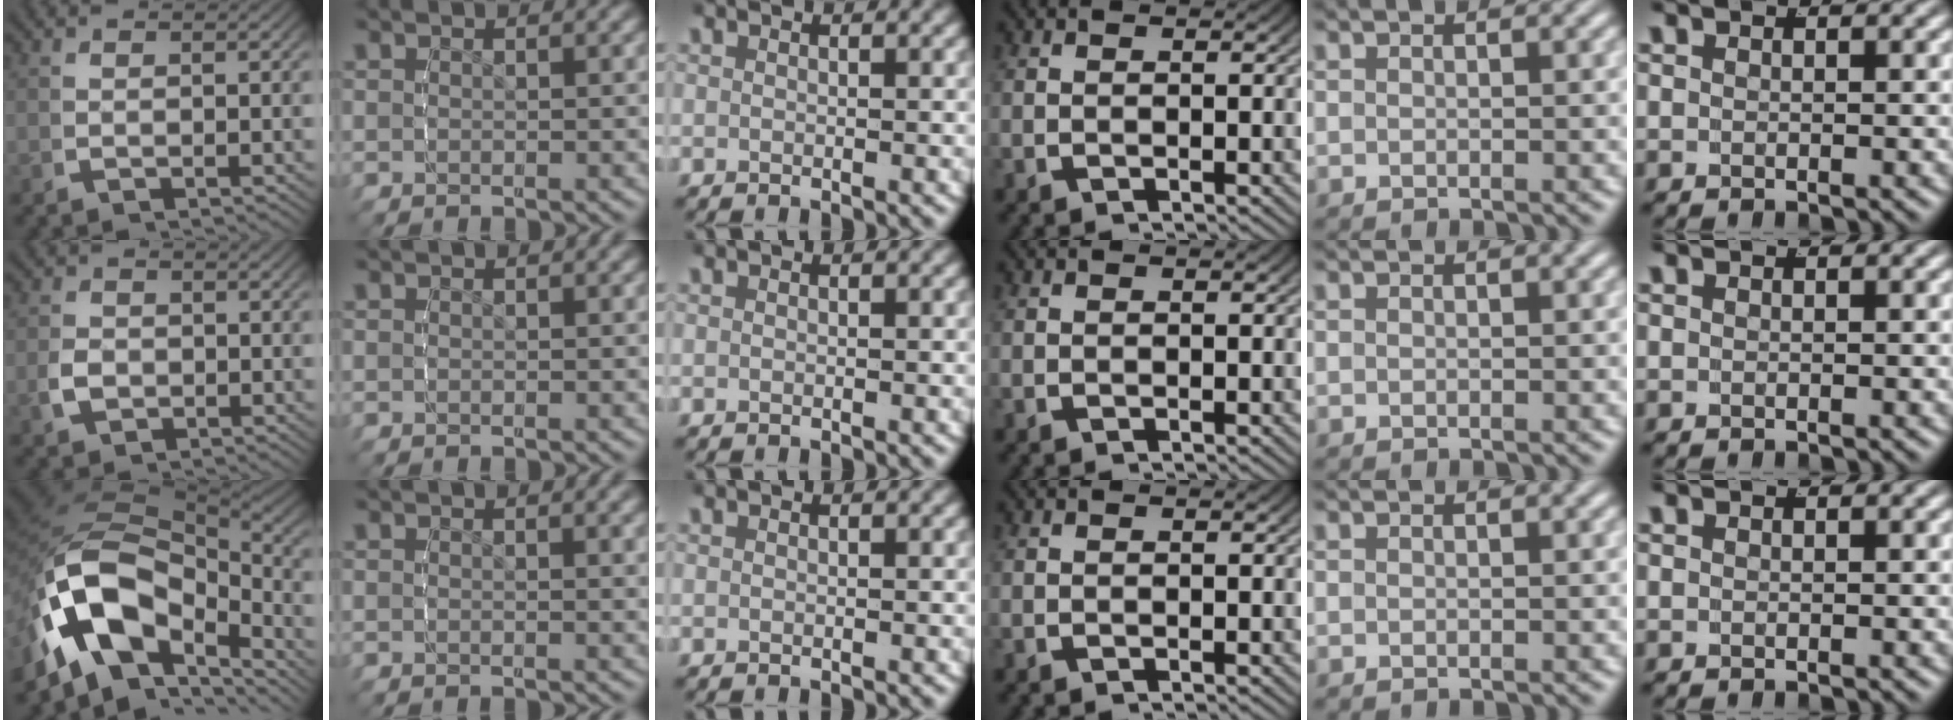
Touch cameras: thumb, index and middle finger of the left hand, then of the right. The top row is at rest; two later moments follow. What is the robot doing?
{"motion": "lift_and_place", "object": "screwdriver"}